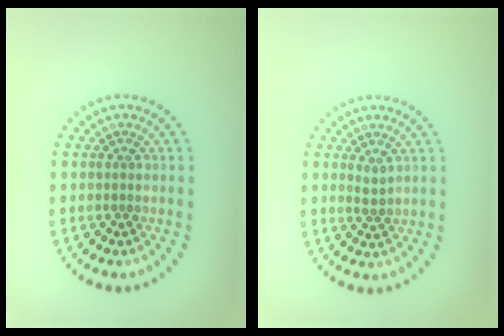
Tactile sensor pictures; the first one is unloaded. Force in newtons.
{"total": 0.9, "press": 0.8, "slide": 0.5}